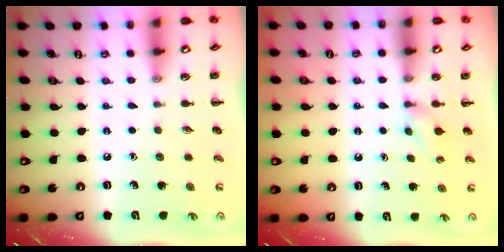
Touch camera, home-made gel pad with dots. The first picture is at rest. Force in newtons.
{"total": 2.9, "press": 2.7, "slide": 1.0}